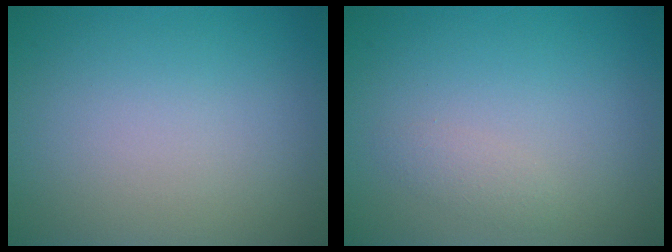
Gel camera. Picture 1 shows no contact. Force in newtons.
{"total": 1.0, "press": 1.0, "slide": 0.0}